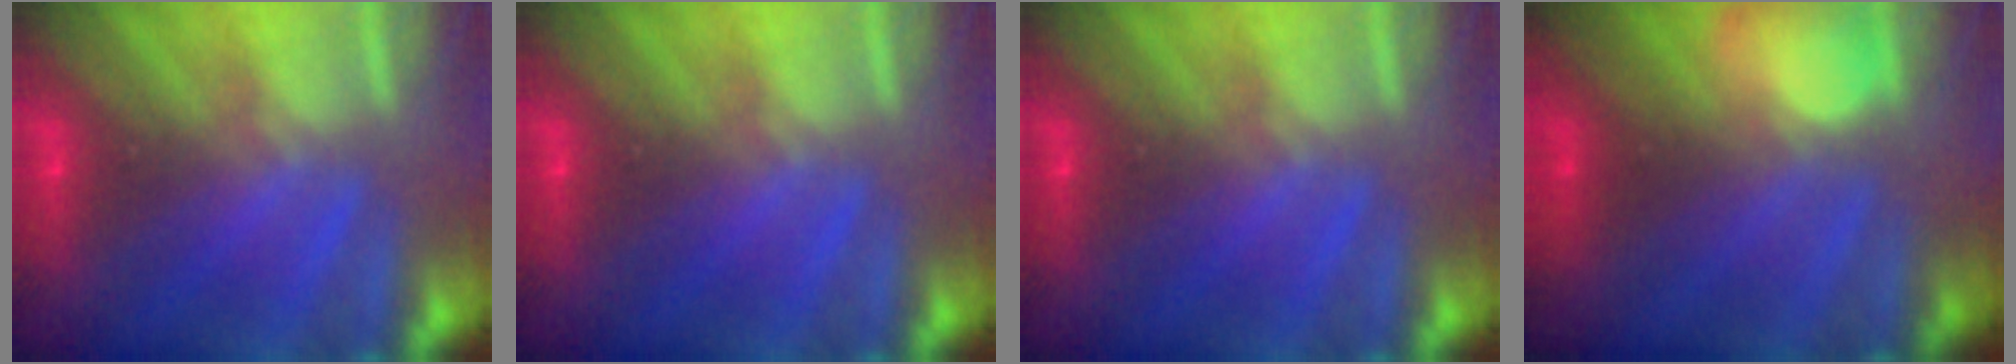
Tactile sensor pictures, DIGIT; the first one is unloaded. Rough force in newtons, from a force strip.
{"total": 0.0}
{"total": 0.0}
{"total": 2.6}